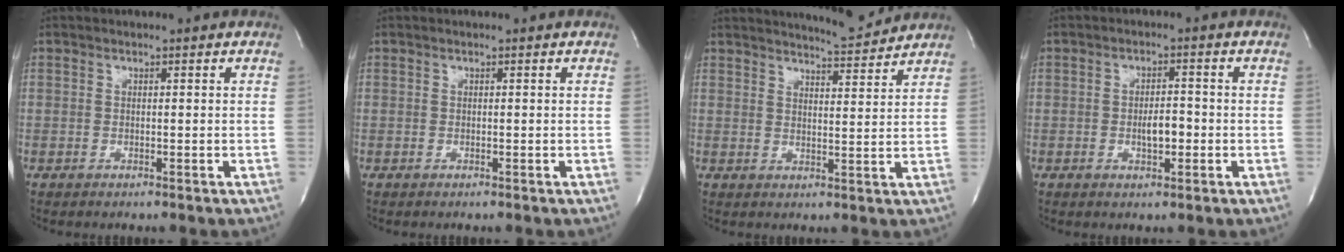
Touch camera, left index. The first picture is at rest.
{"total": 0.0}
{"total": 6.5, "force": [6.5, -0.4, 0.8], "torque": [-0.022, -0.014, 0.090]}
{"total": 3.3, "force": [-0.9, 1.2, 2.9], "torque": [-0.047, 0.003, -0.011]}